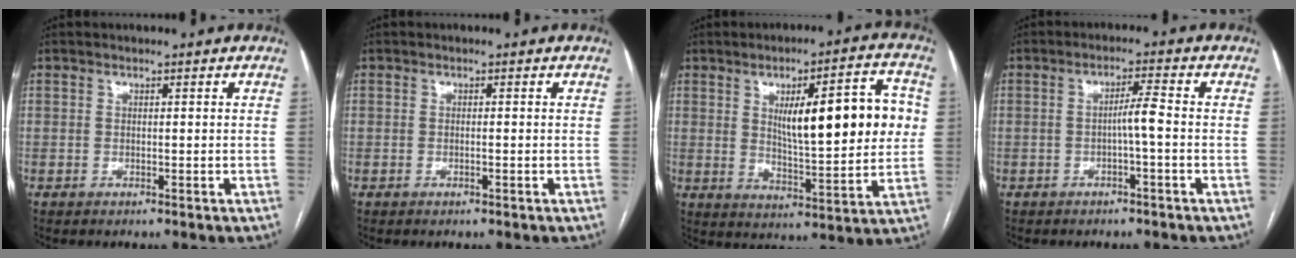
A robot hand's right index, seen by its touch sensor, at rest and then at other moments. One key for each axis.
{"total": 0.0}
{"total": 16.1, "fx": 3.2, "fy": 3.3, "fz": 15.4, "tx": -0.218, "ty": 0.016, "tz": 0.054}
{"total": 3.0, "fx": -0.7, "fy": -0.3, "fz": 2.9, "tx": -0.050, "ty": 0.005, "tz": -0.011}